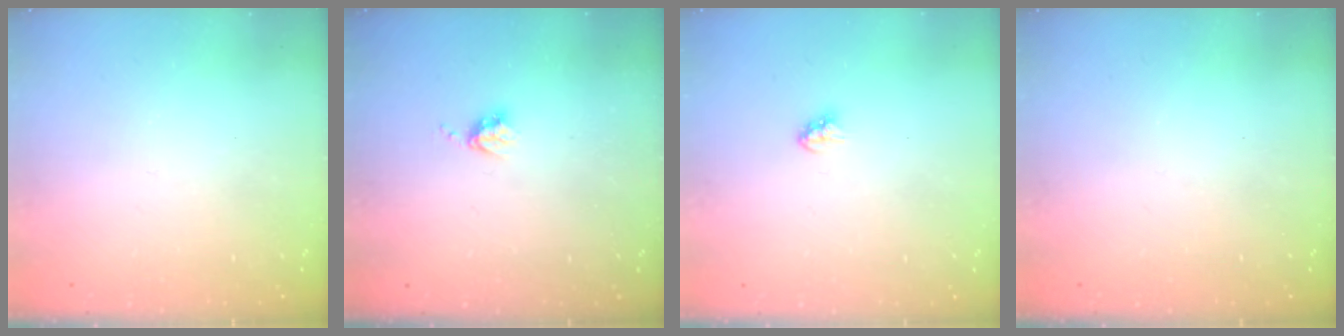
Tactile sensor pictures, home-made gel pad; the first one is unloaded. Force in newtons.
{"total": 3.8, "press": 3.8, "slide": 0.4}
{"total": 2.9, "press": 2.9, "slide": 0.2}
{"total": 0.0}